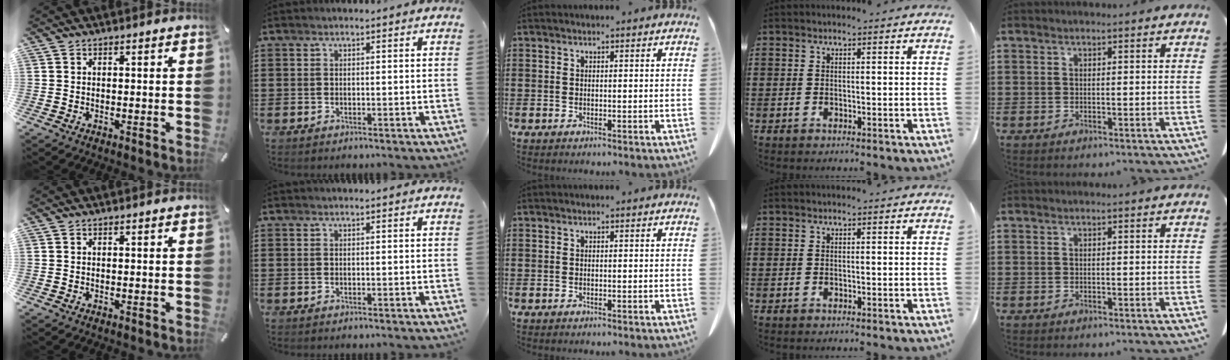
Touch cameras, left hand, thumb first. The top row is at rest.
{}